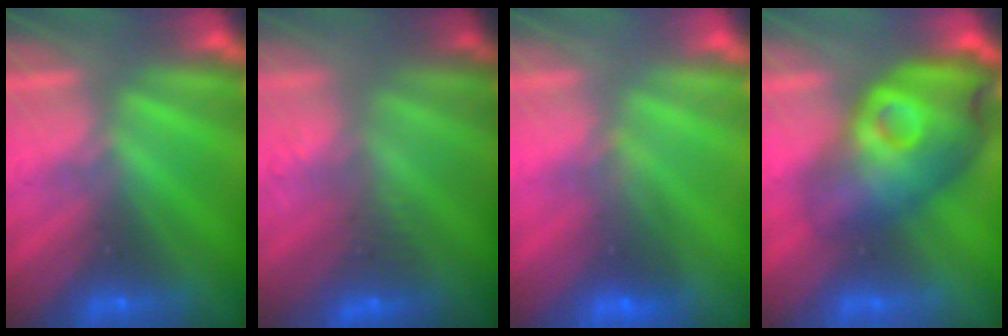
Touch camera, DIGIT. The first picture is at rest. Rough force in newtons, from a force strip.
{"total": 2.7}
{"total": 1.8}
{"total": 3.9}